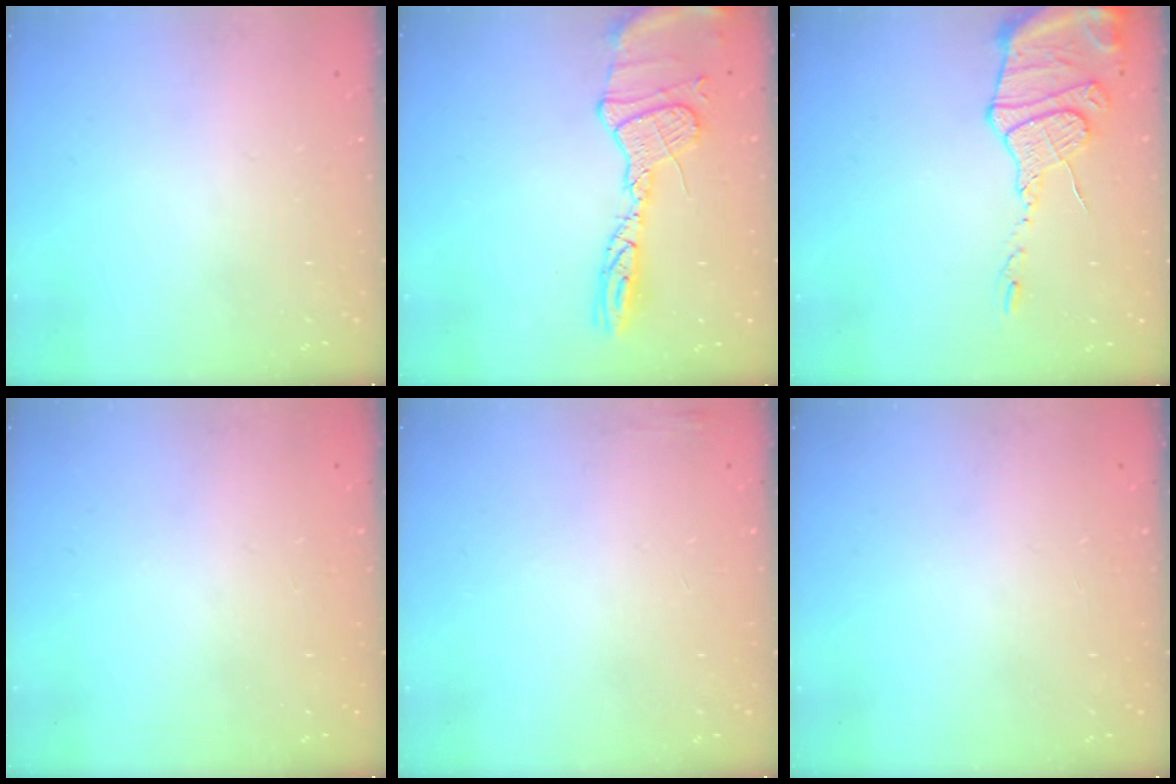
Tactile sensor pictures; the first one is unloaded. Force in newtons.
{"total": 15.6, "press": 15.6, "slide": 1.3}
{"total": 14.4, "press": 14.4, "slide": 1.4}
{"total": 0.0}
{"total": 3.5, "press": 3.1, "slide": 1.6}
{"total": 0.0}